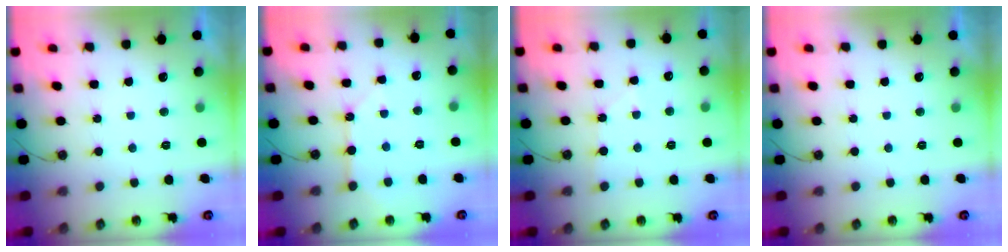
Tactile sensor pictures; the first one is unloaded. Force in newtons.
{"total": 8.0, "press": 8.0, "slide": 0.8}
{"total": 3.3, "press": 3.2, "slide": 0.5}
{"total": 0.0}